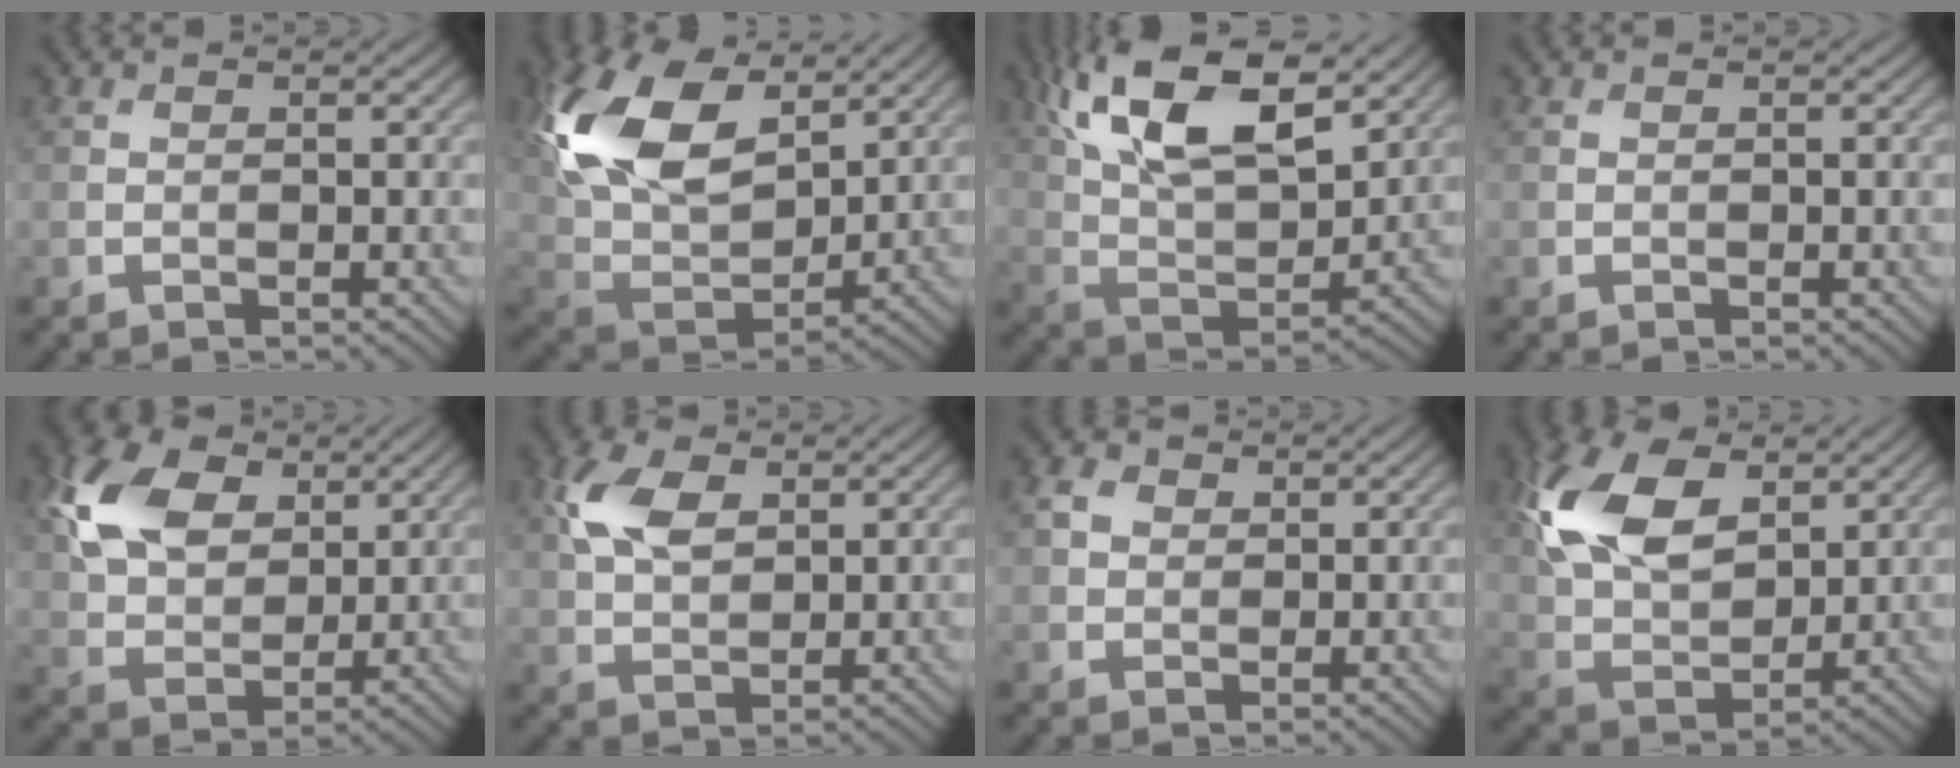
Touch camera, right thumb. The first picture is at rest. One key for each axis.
{"total": 16.2, "fx": 6.8, "fy": 9.2, "fz": 11.5, "tx": -0.268, "ty": 0.019, "tz": 0.128}
{"total": 15.7, "fx": 8.1, "fy": 6.8, "fz": 11.6, "tx": -0.244, "ty": 0.014, "tz": 0.130}
{"total": 0.0}
{"total": 10.6, "fx": 4.2, "fy": 7.1, "fz": 6.7, "tx": -0.170, "ty": 0.014, "tz": 0.076}
{"total": 6.4, "fx": 2.4, "fy": 3.8, "fz": 4.6, "tx": -0.110, "ty": 0.008, "tz": 0.043}
{"total": 2.7, "fx": 0.8, "fy": 2.3, "fz": 1.2, "tx": -0.029, "ty": 0.003, "tz": 0.011}
{"total": 12.6, "fx": 4.9, "fy": 7.2, "fz": 9.1, "tx": -0.220, "ty": 0.019, "tz": 0.095}